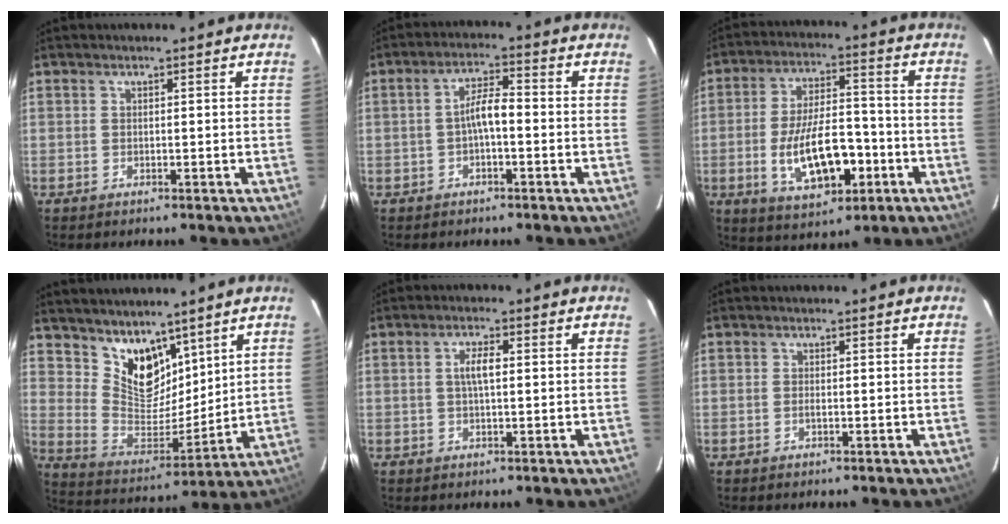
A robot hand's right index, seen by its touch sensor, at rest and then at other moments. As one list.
[{"total": 4.4, "force": [-1.2, 1.2, 4.1], "torque": [-0.078, 0.014, -0.020]}, {"total": 14.6, "force": [-4.5, 6.4, 12.2], "torque": [-0.232, 0.003, -0.060]}, {"total": 12.2, "force": [8.6, 6.7, 5.2], "torque": [-0.095, -0.004, 0.175]}, {"total": 3.2, "force": [0.4, 0.9, 3.1], "torque": [-0.059, 0.005, 0.008]}, {"total": 0.7, "force": [-0.3, 0.1, 0.6], "torque": [-0.012, 0.000, -0.006]}]